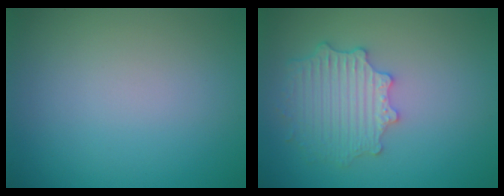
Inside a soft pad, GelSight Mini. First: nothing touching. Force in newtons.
{"total": 4.2, "press": 3.5, "slide": 2.3}